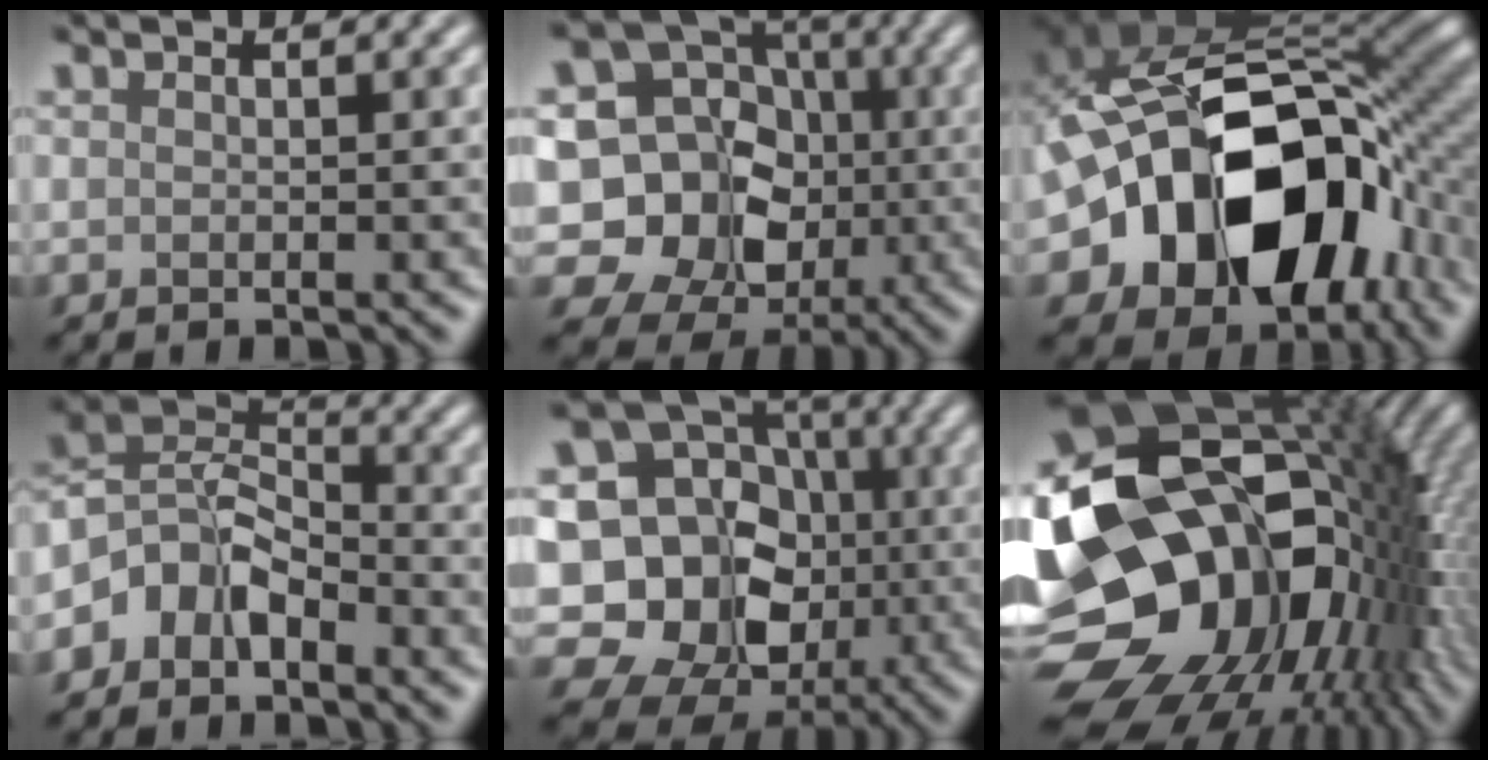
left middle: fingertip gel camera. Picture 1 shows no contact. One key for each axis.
{"total": 15.6, "fx": 0.1, "fy": 13.9, "fz": 7.0, "tx": -0.159, "ty": 0.037, "tz": -0.016}
{"total": 16.9, "fx": -4.4, "fy": 11.9, "fz": 11.1, "tx": -0.175, "ty": -0.028, "tz": -0.060}
{"total": 4.4, "fx": -2.8, "fy": 2.7, "fz": 2.2, "tx": -0.033, "ty": 0.010, "tz": -0.065}
{"total": 16.9, "fx": -0.2, "fy": 14.6, "fz": 8.4, "tx": -0.167, "ty": 0.026, "tz": -0.021}
{"total": 19.9, "fx": -1.3, "fy": 14.7, "fz": 13.4, "tx": -0.231, "ty": -0.020, "tz": 0.004}